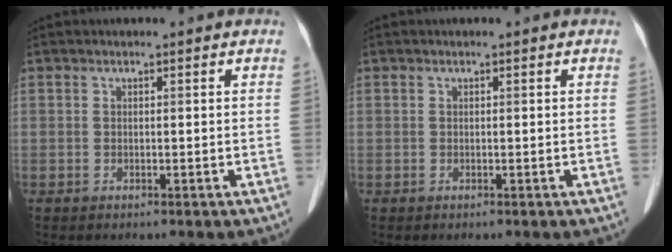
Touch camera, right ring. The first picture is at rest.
{"total": 0.0}